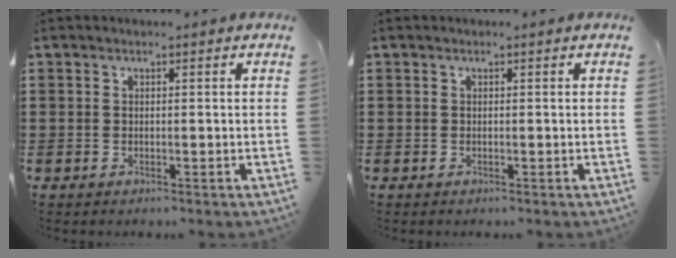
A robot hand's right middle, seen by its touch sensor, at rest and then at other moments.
{"total": 0.0}